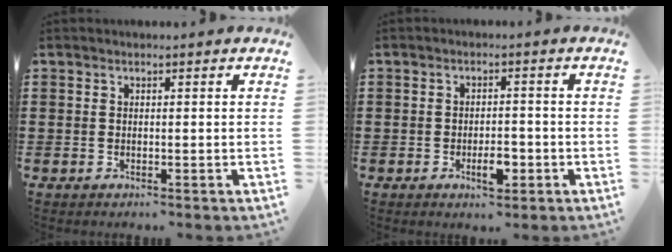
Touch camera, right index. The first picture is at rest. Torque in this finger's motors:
{"motor_torque": [0.54, 0.62, 0.11, 0.08]}